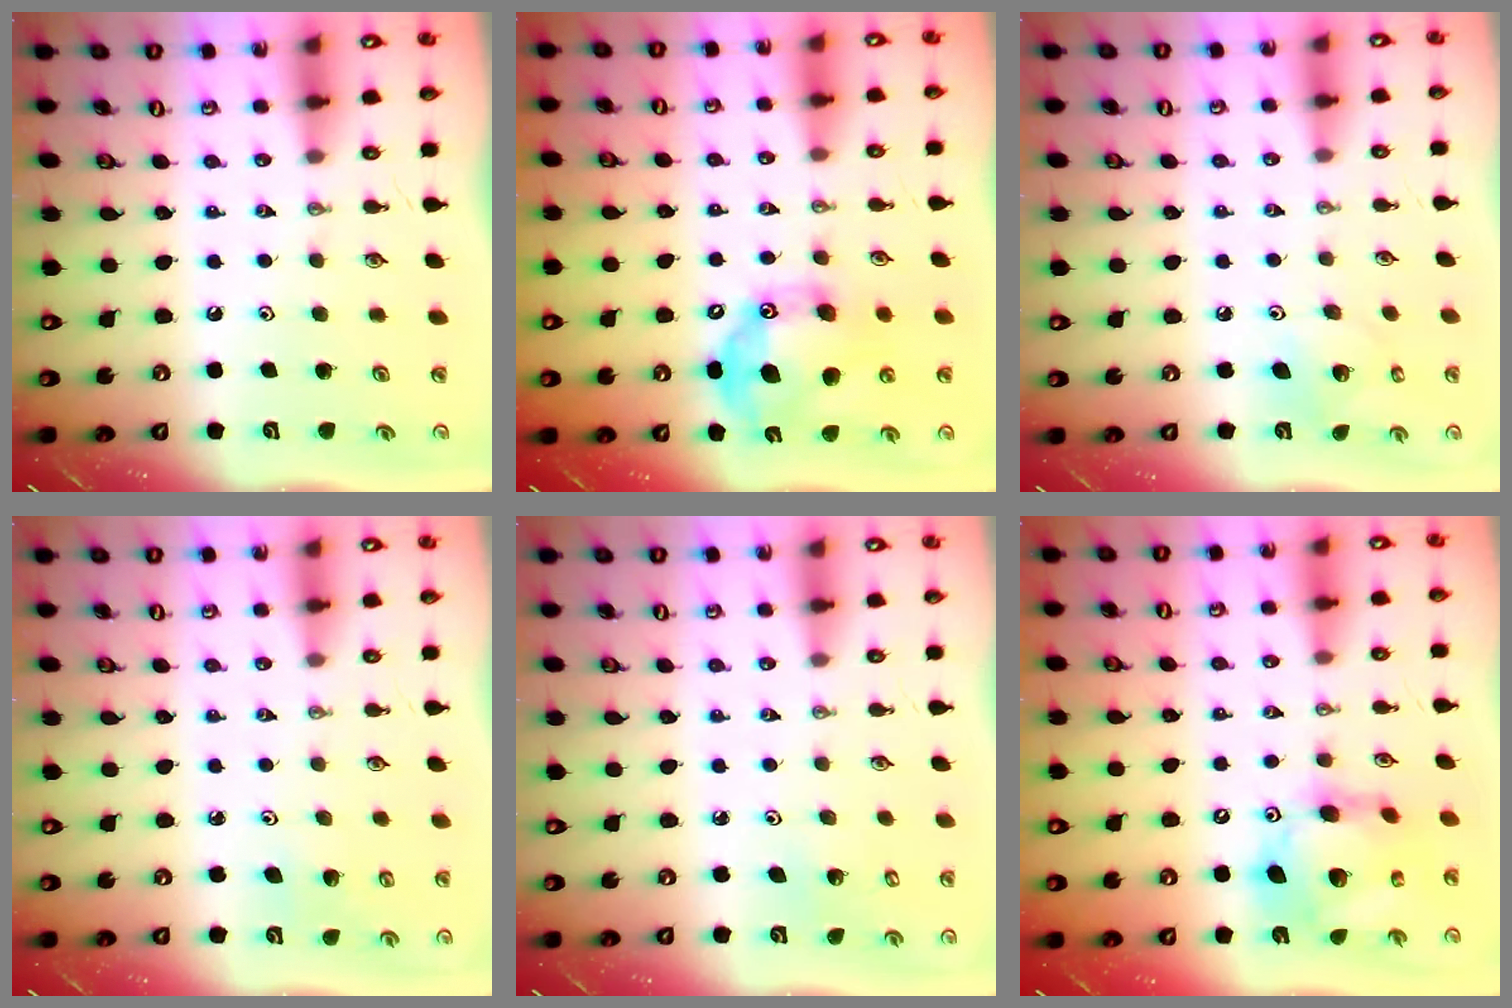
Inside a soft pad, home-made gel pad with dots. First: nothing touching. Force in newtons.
{"total": 17.5, "press": 17.5, "slide": 0.4}
{"total": 6.1, "press": 6.1, "slide": 0.4}
{"total": 3.6, "press": 3.5, "slide": 1.0}
{"total": 2.3, "press": 2.3, "slide": 0.1}
{"total": 15.5, "press": 15.5, "slide": 1.6}